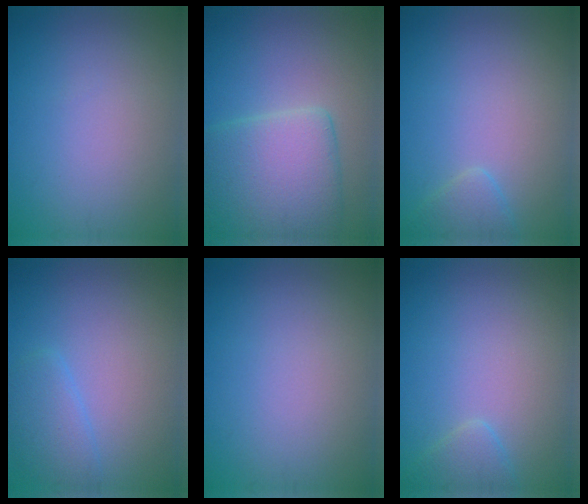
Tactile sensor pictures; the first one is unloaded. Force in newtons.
{"total": 7.2, "press": 7.2, "slide": 0.4}
{"total": 1.6, "press": 1.6, "slide": 0.1}
{"total": 2.4, "press": 2.4, "slide": 0.2}
{"total": 0.0}
{"total": 1.6, "press": 1.6, "slide": 0.1}